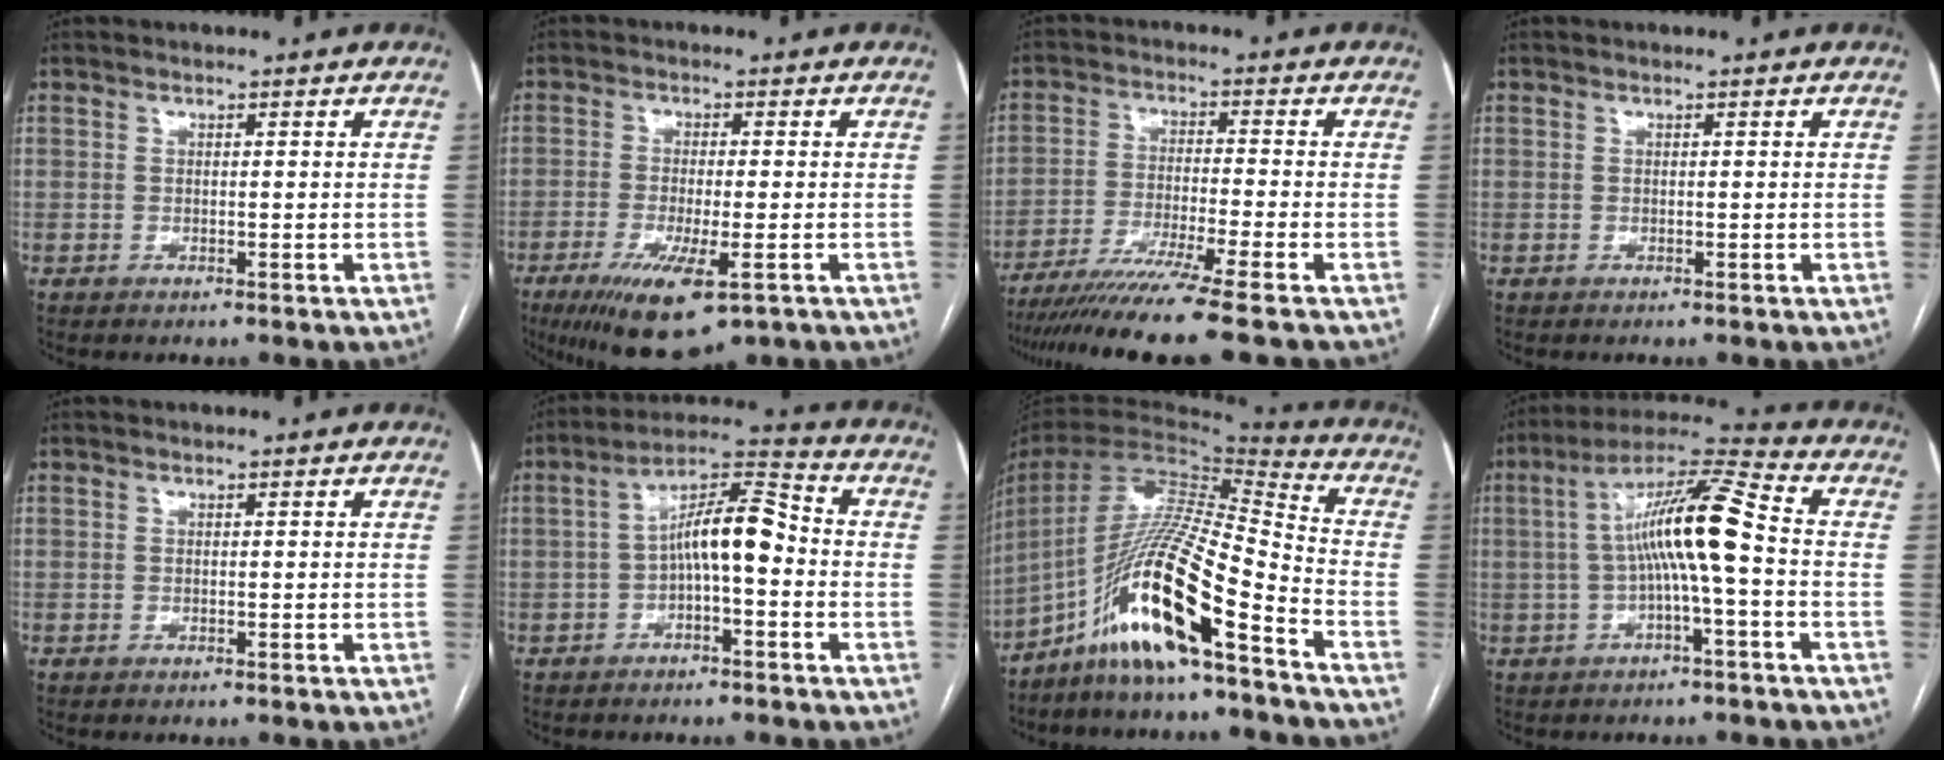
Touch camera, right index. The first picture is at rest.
{"total": 10.8, "force": [-5.7, 2.5, 8.8], "torque": [-0.155, -0.028, -0.088]}
{"total": 13.0, "force": [-10.5, -2.3, 7.3], "torque": [-0.106, -0.040, -0.167]}
{"total": 0.0}
{"total": 0.0}
{"total": 9.2, "force": [-1.2, 2.4, 8.8], "torque": [-0.153, 0.035, -0.021]}
{"total": 17.9, "force": [-10.8, 0.7, 14.2], "torque": [-0.288, -0.010, -0.203]}
{"total": 11.6, "force": [-0.6, 0.6, 11.5], "torque": [-0.209, 0.030, -0.015]}